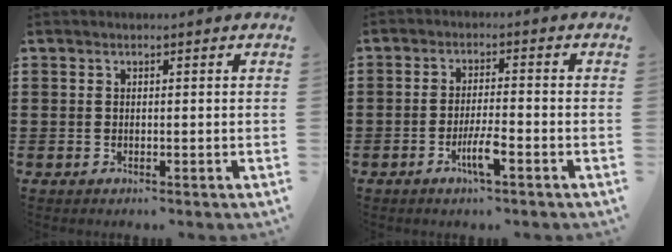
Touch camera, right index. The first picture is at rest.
{"total": 4.4, "force": [-2.2, 0.5, 3.8], "torque": [-0.076, -0.005, -0.042]}